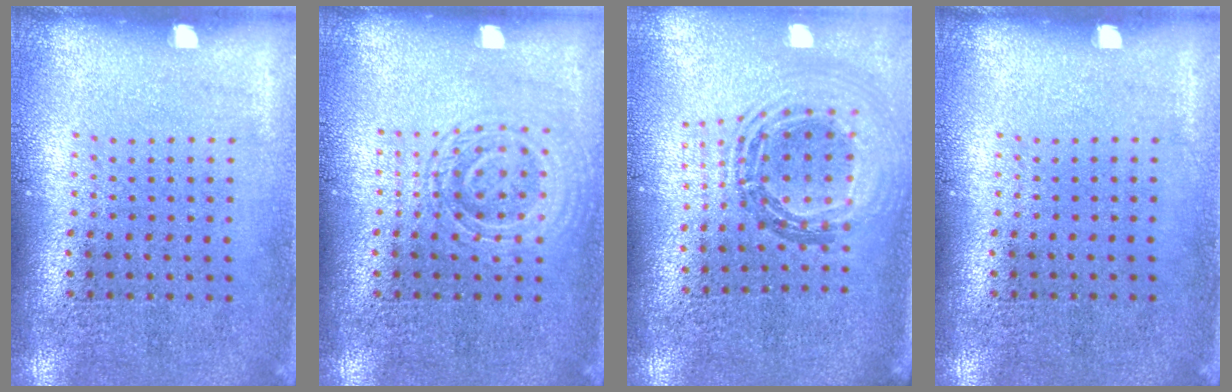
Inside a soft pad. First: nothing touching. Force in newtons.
{"total": 1.4, "press": 1.3, "slide": 0.3}
{"total": 1.1, "press": 1.1, "slide": 0.4}
{"total": 0.0}